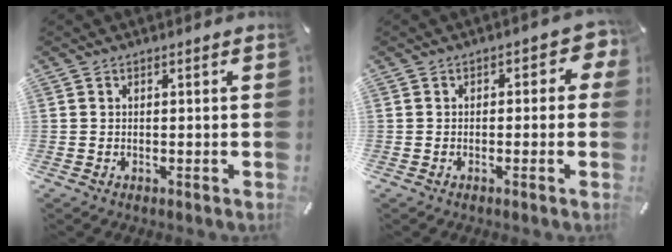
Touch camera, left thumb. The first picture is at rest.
{"total": 3.6, "force": [-0.1, 2.3, 2.8], "torque": [-0.038, 0.008, -0.008]}